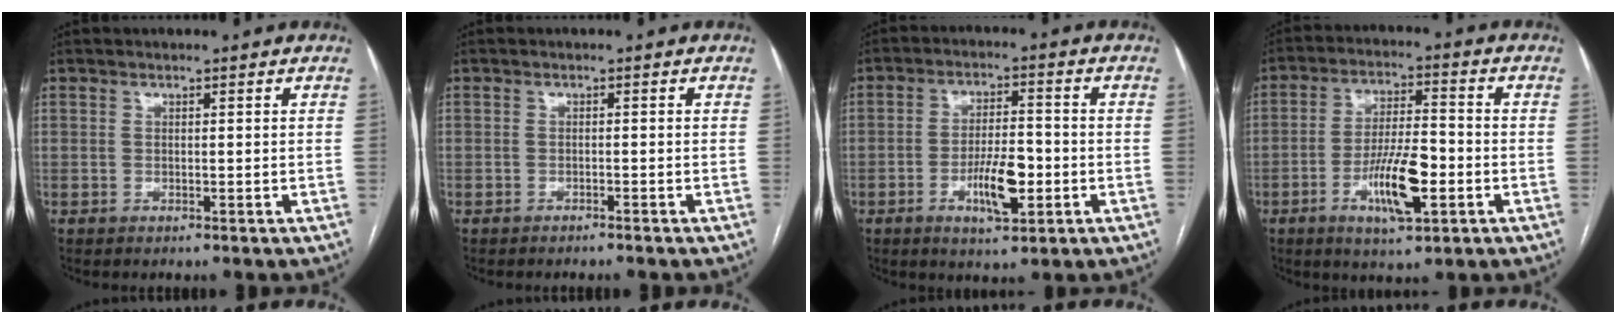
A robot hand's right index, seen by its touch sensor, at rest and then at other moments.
{"total": 1.5, "force": [-1.4, 0.0, 0.5], "torque": [-0.009, -0.001, -0.016]}
{"total": 7.7, "force": [-2.5, 2.3, 6.9], "torque": [-0.125, 0.003, -0.037]}
{"total": 10.2, "force": [-3.5, 2.5, 9.3], "torque": [-0.173, 0.001, -0.057]}